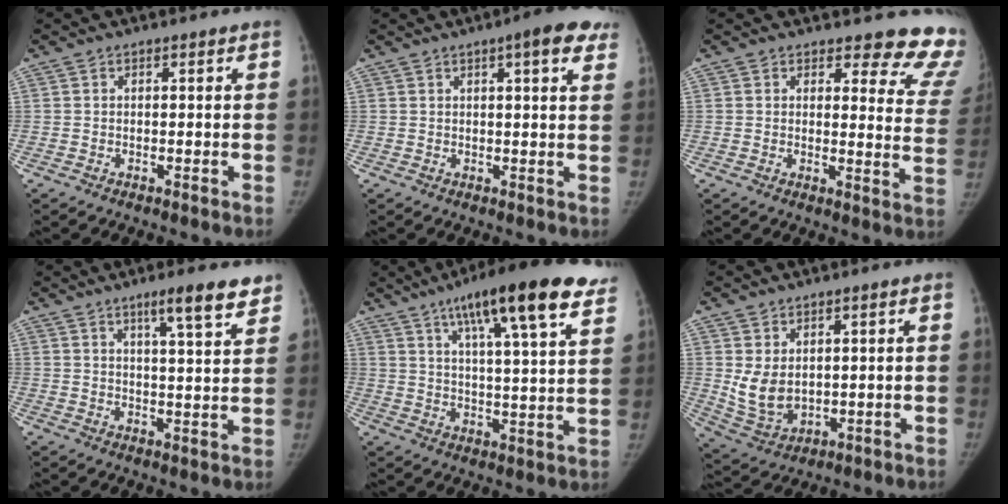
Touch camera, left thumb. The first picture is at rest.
{"total": 8.1, "force": [4.7, 1.8, 6.4], "torque": [-0.058, -0.006, 0.051]}
{"total": 13.9, "force": [13.0, 4.1, 2.8], "torque": [0.025, -0.127, 0.110]}
{"total": 8.2, "force": [5.7, 1.1, 5.8], "torque": [-0.074, -0.034, 0.082]}
{"total": 21.1, "force": [12.8, 3.9, 16.4], "torque": [-0.229, -0.025, 0.187]}
{"total": 7.2, "force": [1.2, 5.0, 5.0], "torque": [-0.082, -0.016, 0.046]}